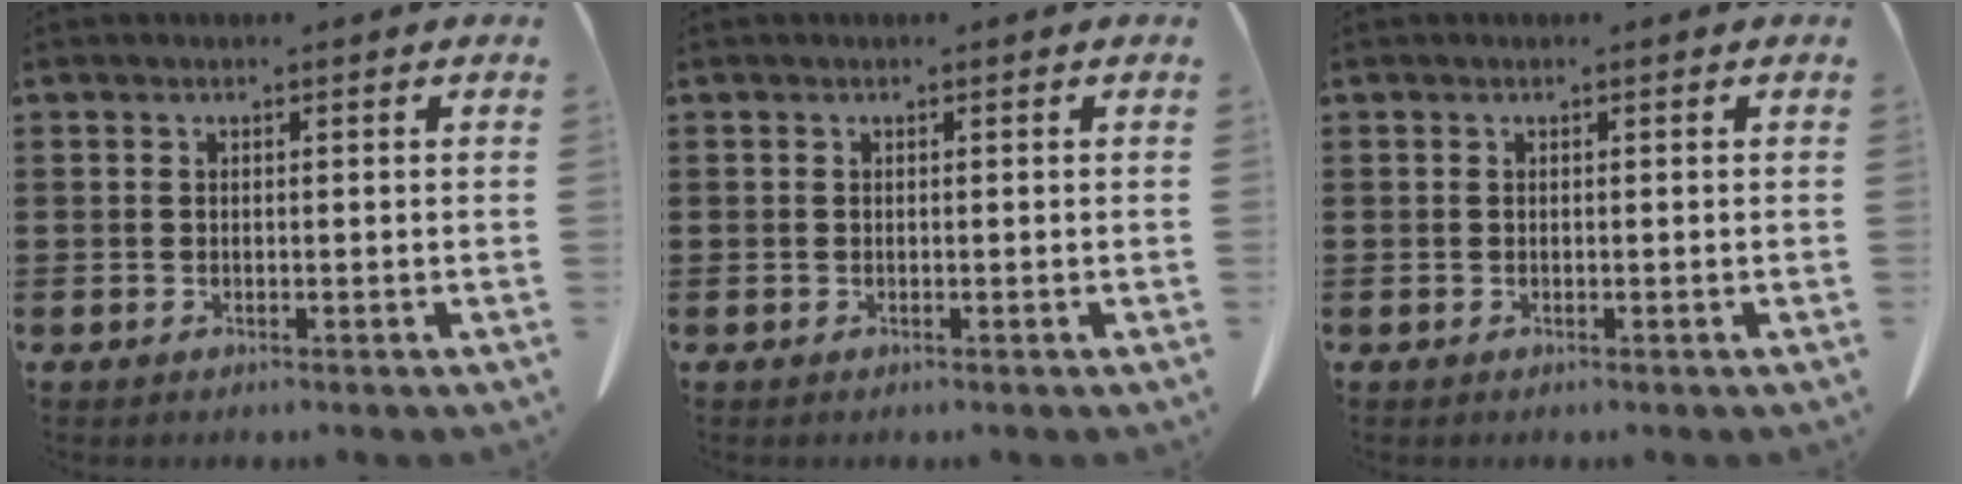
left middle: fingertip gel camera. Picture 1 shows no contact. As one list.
[{"total": 0.0}, {"total": 0.0}]